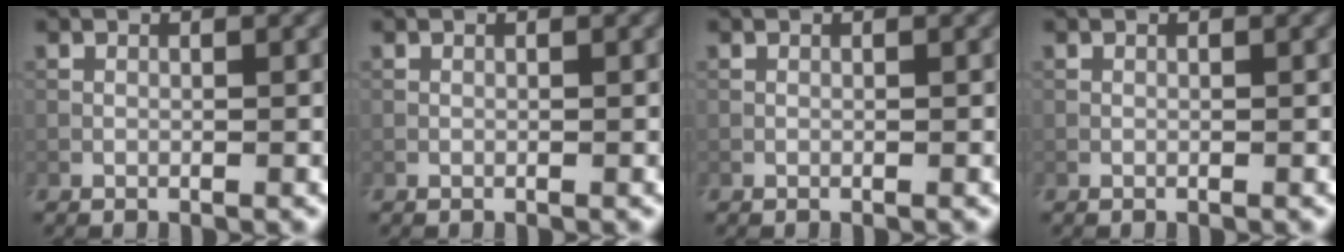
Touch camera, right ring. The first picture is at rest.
{"total": 0.0}
{"total": 0.0}
{"total": 0.0}